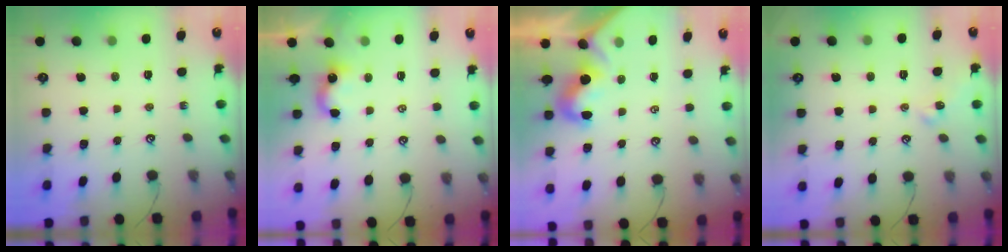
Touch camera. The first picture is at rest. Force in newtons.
{"total": 1.8, "press": 1.8, "slide": 0.3}
{"total": 2.2, "press": 2.1, "slide": 0.6}
{"total": 0.6, "press": 0.5, "slide": 0.3}